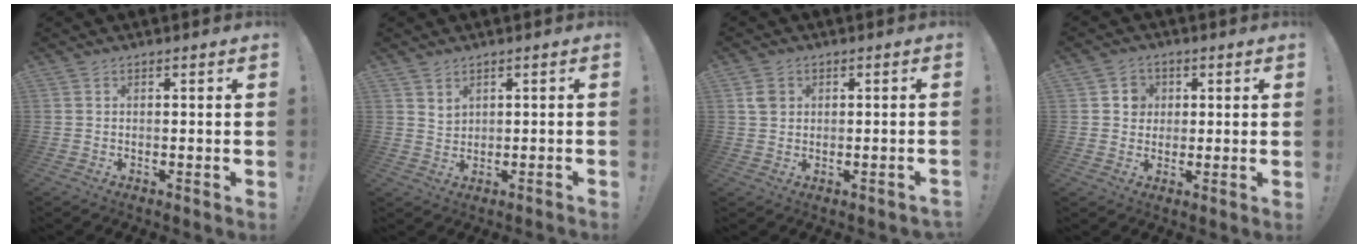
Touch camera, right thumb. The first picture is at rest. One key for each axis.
{"total": 1.3, "fx": 0.9, "fy": 0.8, "fz": 0.4, "tx": -0.005, "ty": -0.010, "tz": 0.015}
{"total": 3.8, "fx": 0.8, "fy": 3.3, "fz": 1.6, "tx": -0.017, "ty": 0.004, "tz": 0.016}
{"total": 5.0, "fx": 1.1, "fy": 4.8, "fz": 1.1, "tx": -0.012, "ty": -0.003, "tz": 0.020}